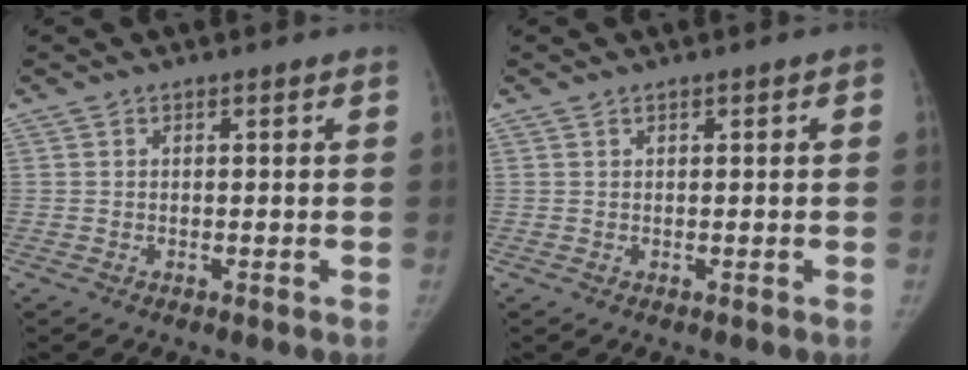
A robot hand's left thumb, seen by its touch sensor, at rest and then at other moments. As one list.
[{"total": 0.6, "force": [0.2, 0.3, 0.5], "torque": [-0.002, 0.005, 0.003]}]